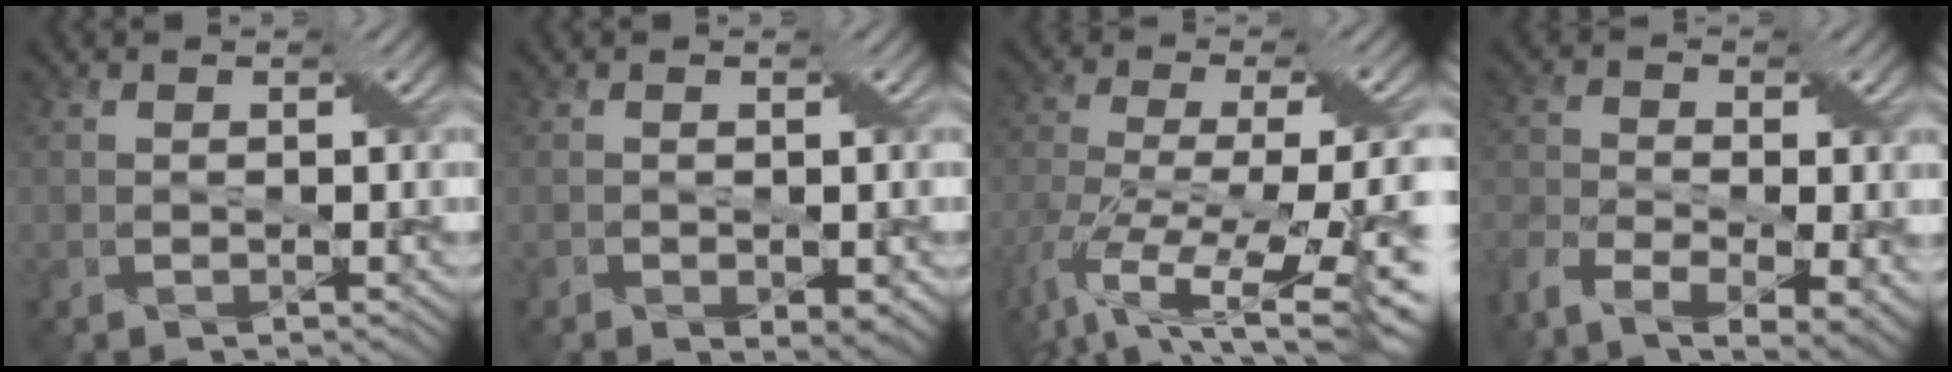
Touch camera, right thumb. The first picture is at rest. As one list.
[{"total": 2.8, "force": [-1.2, 1.5, 2.0], "torque": [-0.033, -0.002, -0.009]}, {"total": 14.2, "force": [-6.2, 5.6, 11.6], "torque": [-0.240, -0.014, -0.088]}, {"total": 9.1, "force": [-5.2, 4.1, 6.2], "torque": [-0.134, -0.030, -0.096]}]